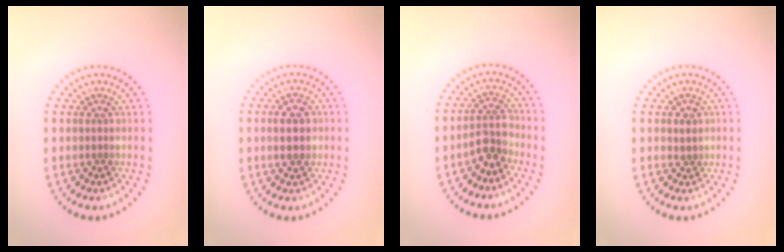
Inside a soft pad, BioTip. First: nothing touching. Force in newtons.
{"total": 2.8, "press": 2.8, "slide": 0.2}
{"total": 2.7, "press": 2.4, "slide": 1.2}
{"total": 0.9, "press": 0.7, "slide": 0.5}